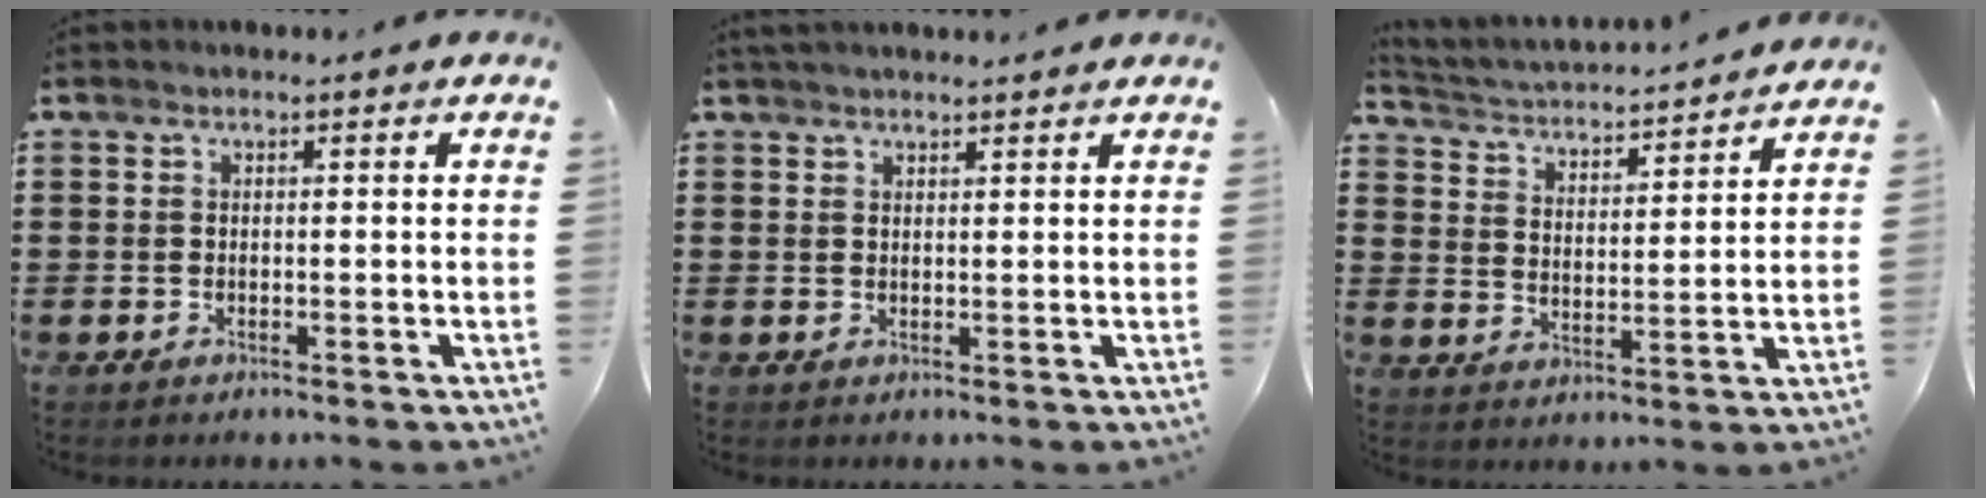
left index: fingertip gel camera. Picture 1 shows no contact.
{"total": 1.8, "force": [1.8, 0.3, 0.5], "torque": [-0.014, 0.003, 0.034]}
{"total": 3.0, "force": [3.0, -0.1, 0.2], "torque": [-0.025, -0.032, 0.042]}